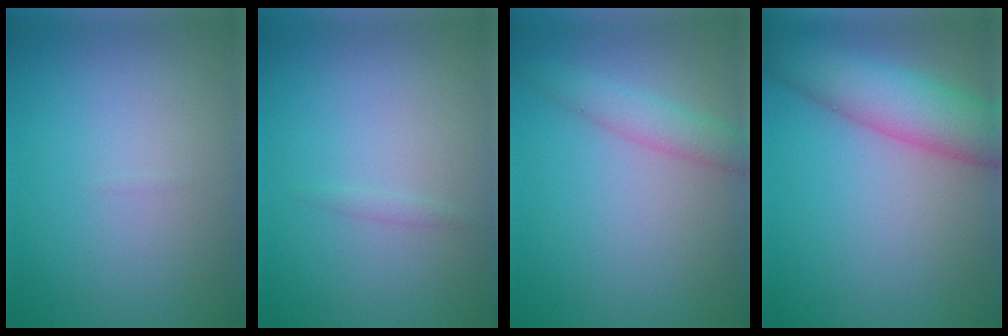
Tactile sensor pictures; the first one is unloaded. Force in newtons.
{"total": 0.6, "press": 0.6, "slide": 0.0}
{"total": 2.4, "press": 2.4, "slide": 0.1}
{"total": 6.4, "press": 6.4, "slide": 0.4}